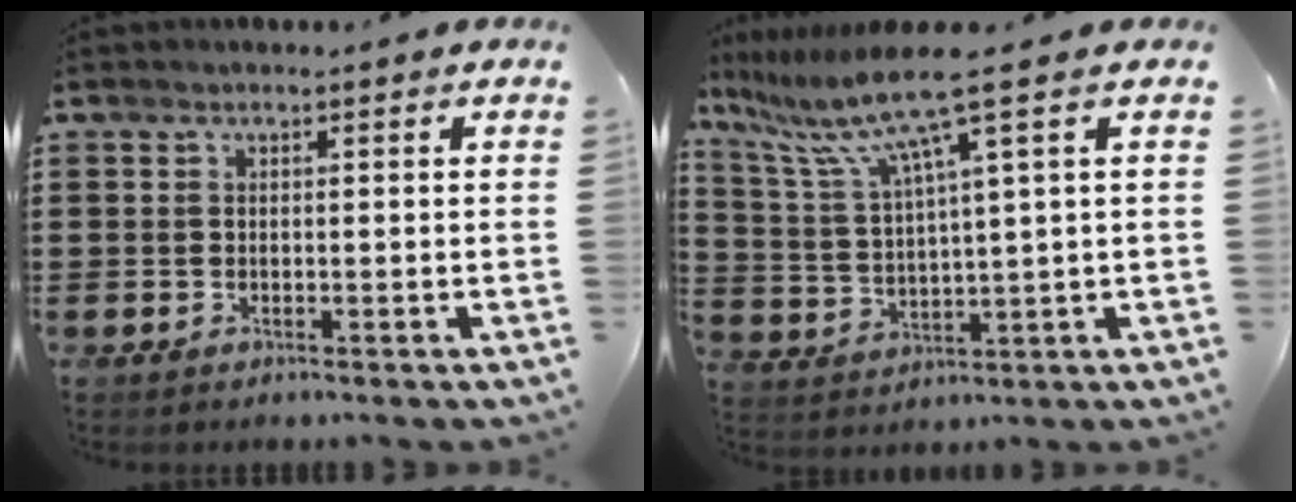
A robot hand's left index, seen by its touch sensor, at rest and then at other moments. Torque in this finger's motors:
{"motor_torque": [1.04, -1.10, 0.63, 0.21]}